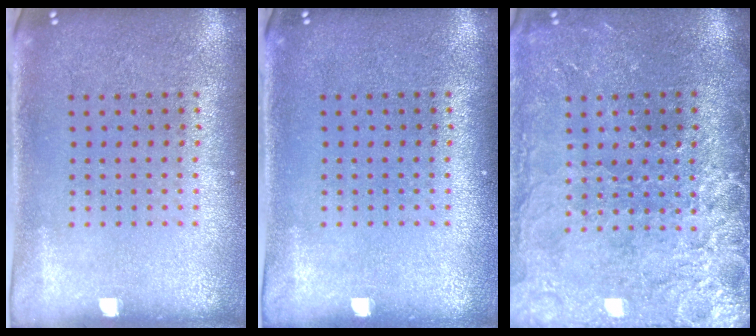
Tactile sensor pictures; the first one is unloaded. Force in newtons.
{"total": 0.0}
{"total": 3.8, "press": 3.4, "slide": 1.7}